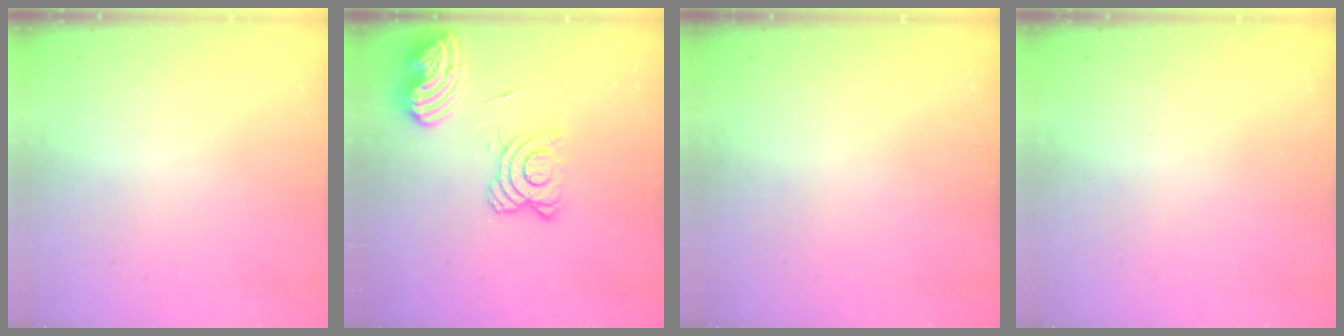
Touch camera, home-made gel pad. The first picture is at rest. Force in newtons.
{"total": 14.7, "press": 14.6, "slide": 1.3}
{"total": 0.0}
{"total": 0.0}